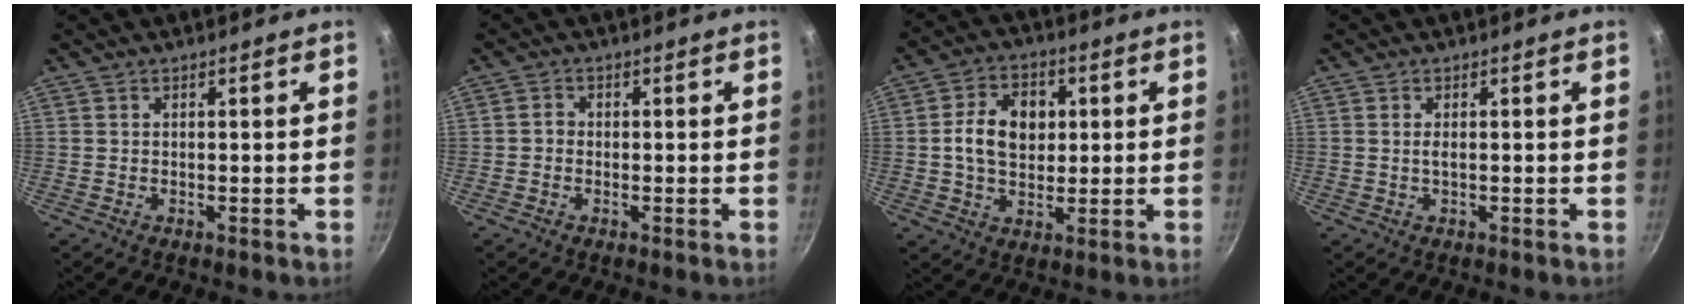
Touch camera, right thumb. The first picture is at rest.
{"total": 1.5, "force": [-0.4, 1.3, 0.6], "torque": [-0.004, 0.008, -0.011]}
{"total": 10.2, "force": [1.3, 7.5, 6.9], "torque": [-0.095, 0.007, 0.014]}
{"total": 1.1, "force": [0.1, 0.4, 1.0], "torque": [-0.021, 0.000, 0.001]}